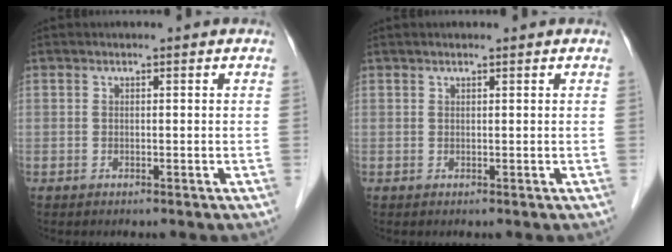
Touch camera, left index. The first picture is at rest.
{"total": 0.7, "force": [0.6, 0.2, 0.4], "torque": [-0.013, 0.008, 0.011]}